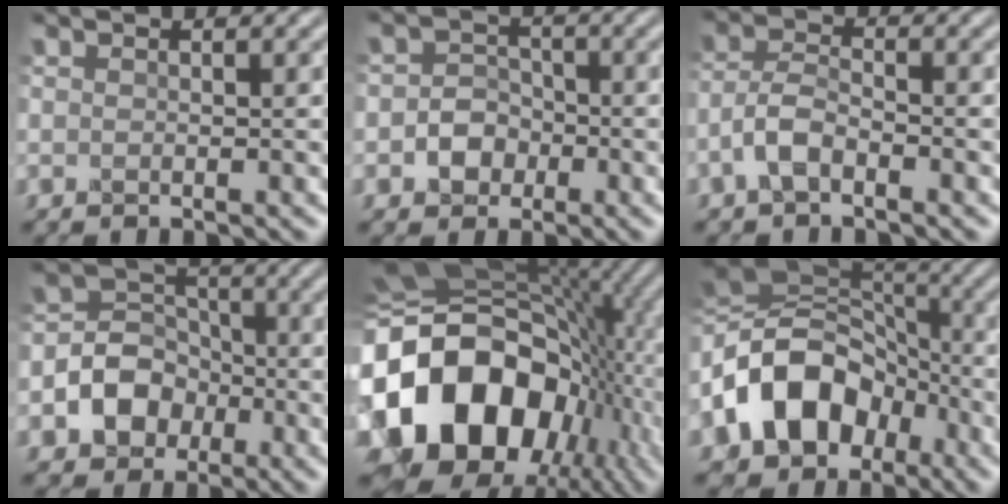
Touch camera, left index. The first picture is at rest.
{"total": 1.9, "force": [-0.7, 1.8, 0.3], "torque": [-0.009, 0.009, -0.014]}
{"total": 2.4, "force": [-1.6, 1.0, 1.5], "torque": [-0.041, 0.011, -0.045]}
{"total": 4.4, "force": [-1.7, 3.7, 1.5], "torque": [-0.026, 0.011, -0.041]}
{"total": 18.3, "force": [-3.8, 14.0, 11.2], "torque": [-0.229, -0.001, -0.074]}
{"total": 11.3, "force": [-3.8, 8.8, 6.1], "torque": [-0.130, 0.008, -0.083]}